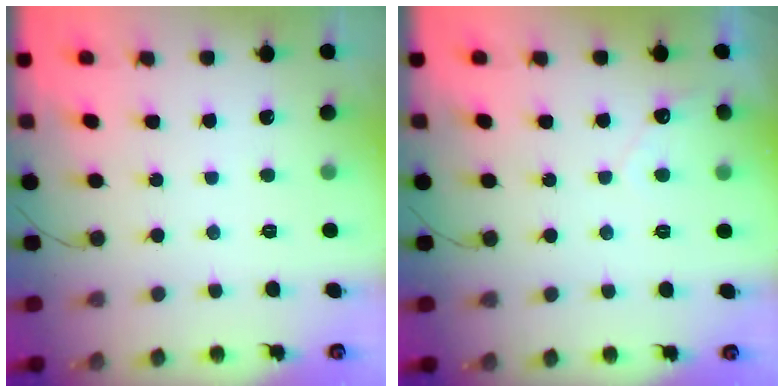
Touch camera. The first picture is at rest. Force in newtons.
{"total": 3.1, "press": 3.1, "slide": 0.2}